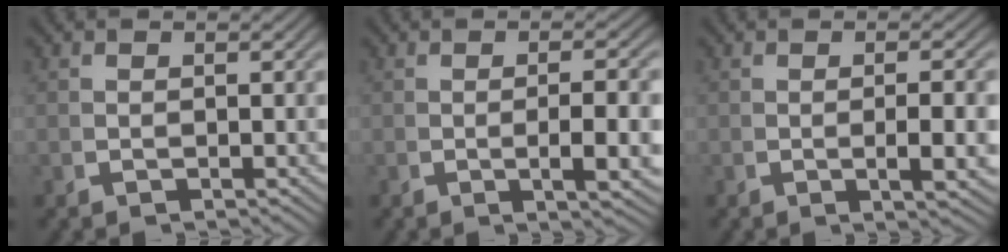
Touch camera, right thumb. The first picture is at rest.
{"total": 3.7, "force": [-0.5, 0.6, 3.6], "torque": [-0.058, 0.007, -0.009]}
{"total": 2.9, "force": [-0.3, 0.4, 2.9], "torque": [-0.045, 0.005, -0.004]}